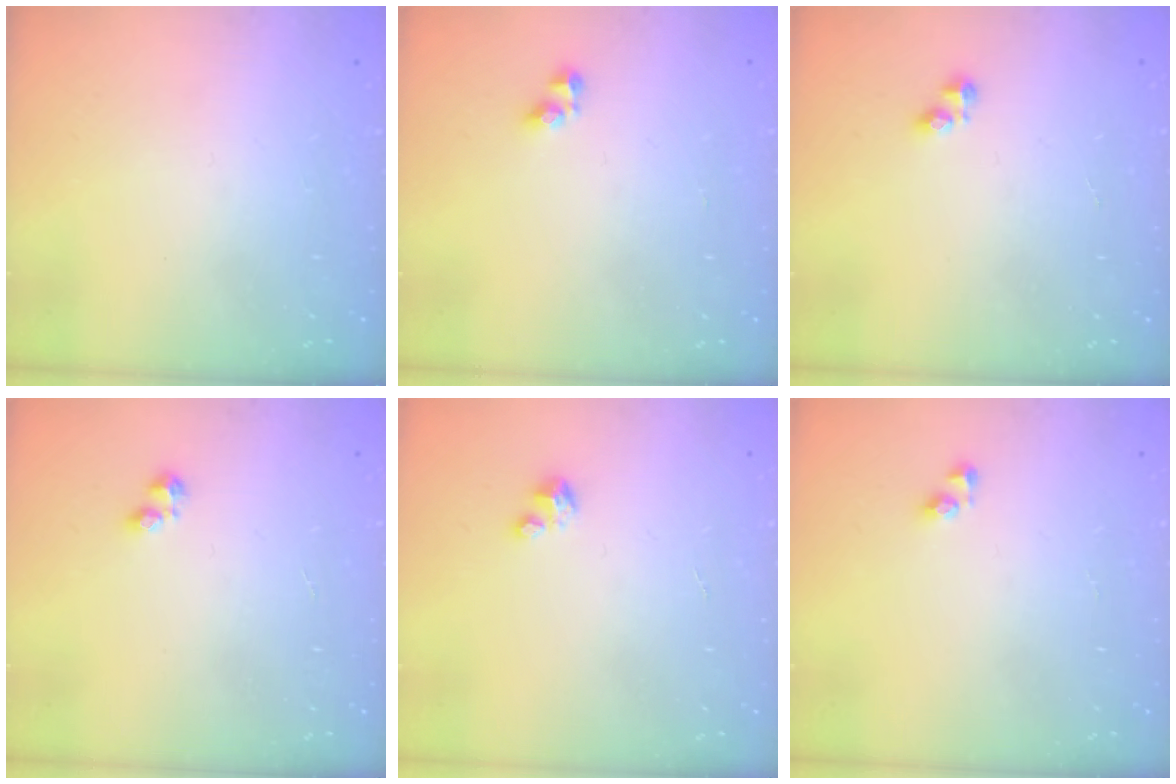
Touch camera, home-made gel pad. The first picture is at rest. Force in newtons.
{"total": 3.7, "press": 3.6, "slide": 0.5}
{"total": 2.1, "press": 2.0, "slide": 0.4}
{"total": 2.0, "press": 2.0, "slide": 0.2}
{"total": 1.7, "press": 1.6, "slide": 0.1}
{"total": 3.8, "press": 3.8, "slide": 0.1}